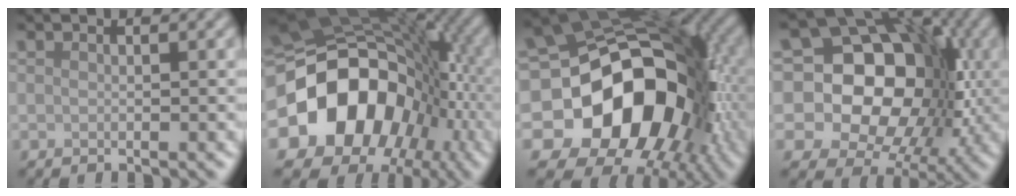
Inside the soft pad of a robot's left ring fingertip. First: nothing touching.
{"total": 19.0, "force": [-3.7, 15.0, 11.0], "torque": [-0.207, -0.028, -0.045]}
{"total": 18.6, "force": [-4.8, 13.4, 12.0], "torque": [-0.180, -0.008, -0.074]}
{"total": 17.5, "force": [0.9, 14.3, 10.1], "torque": [-0.148, 0.036, -0.013]}